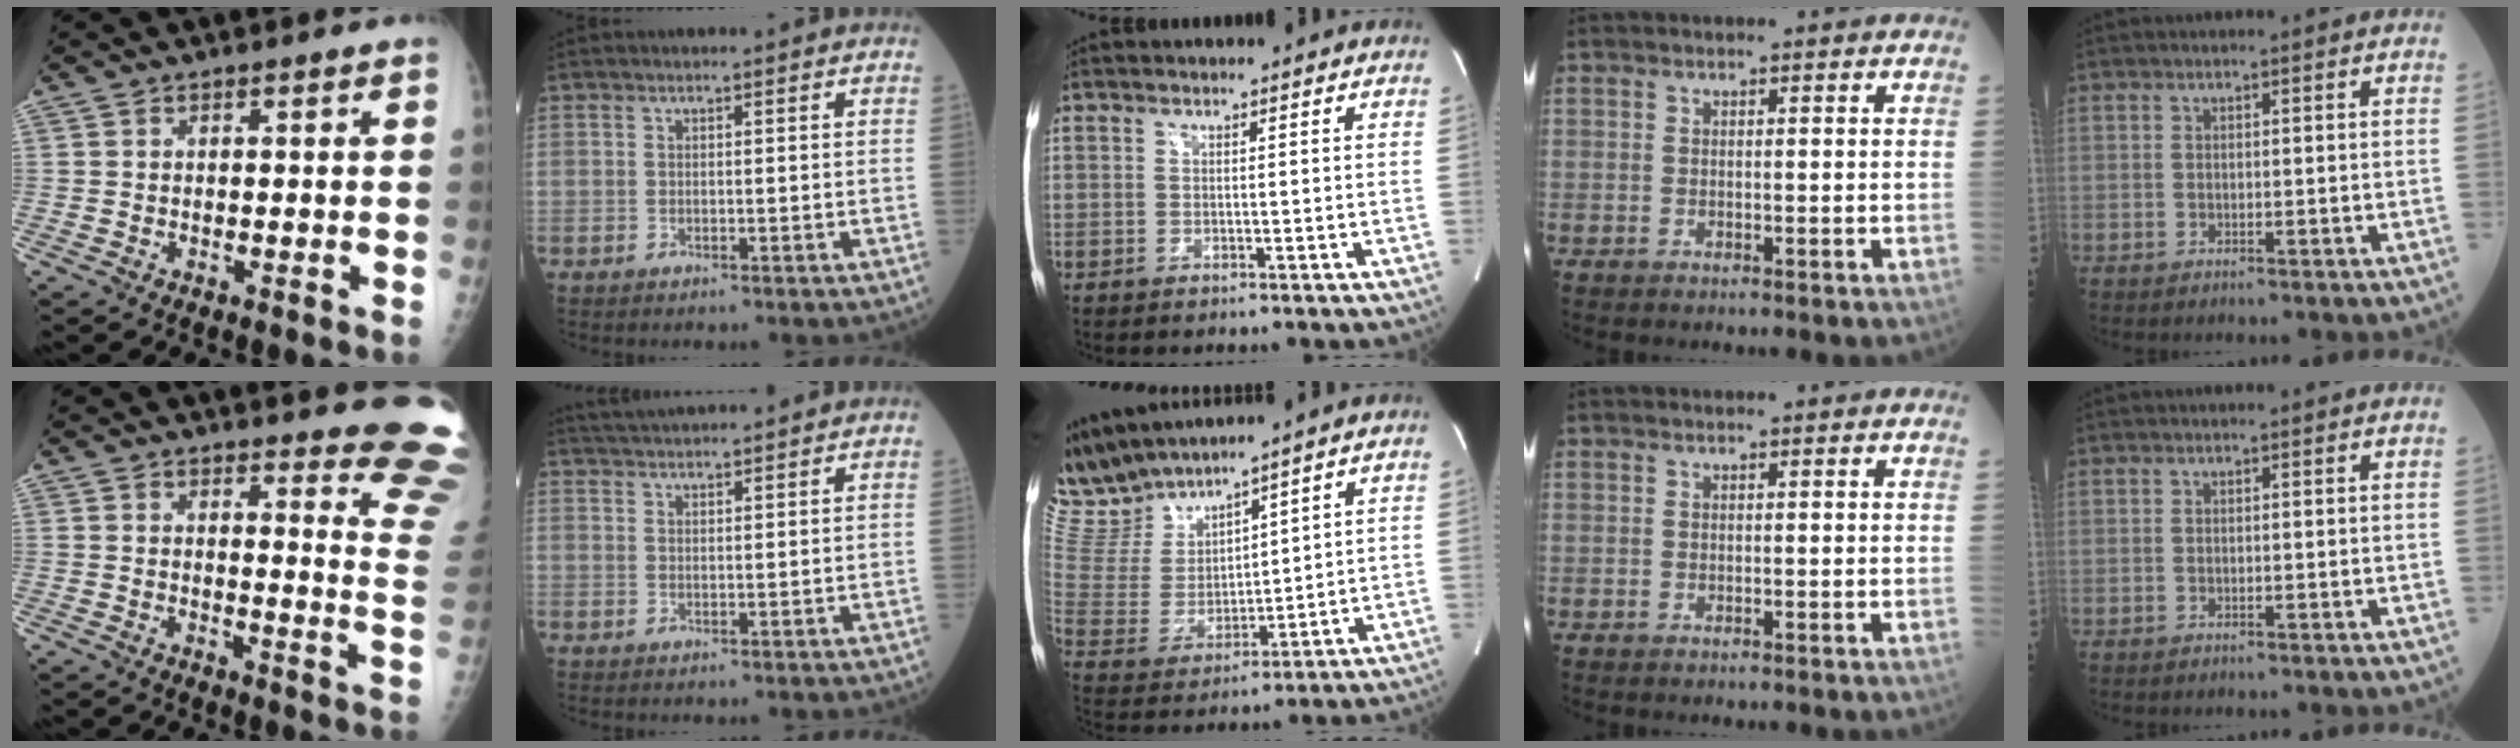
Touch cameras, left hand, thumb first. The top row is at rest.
{"thumb": {"total": 14.3, "force": [13.2, 2.1, 5.1], "torque": [-0.024, -0.137, 0.123]}, "index": {"total": 6.6, "force": [6.2, -0.3, 2.0], "torque": [-0.039, 0.031, 0.096]}, "middle": {"total": 12.0, "force": [11.4, 2.2, 2.9], "torque": [-0.084, 0.011, 0.247]}}